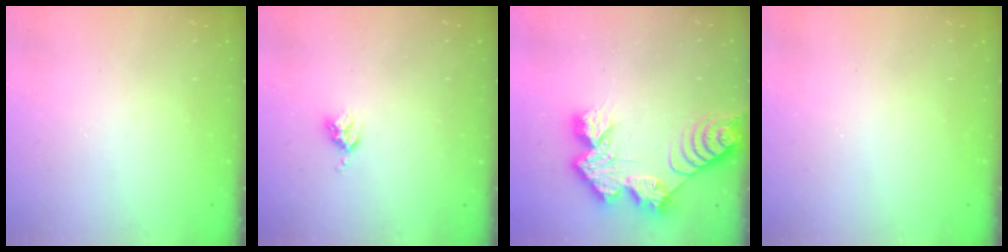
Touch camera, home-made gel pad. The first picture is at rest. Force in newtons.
{"total": 3.9, "press": 3.8, "slide": 0.5}
{"total": 12.9, "press": 12.9, "slide": 1.0}
{"total": 0.0}